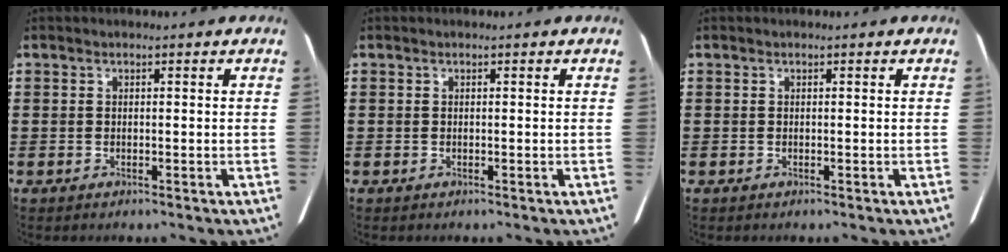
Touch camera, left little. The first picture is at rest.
{"total": 0.0}
{"total": 0.0}